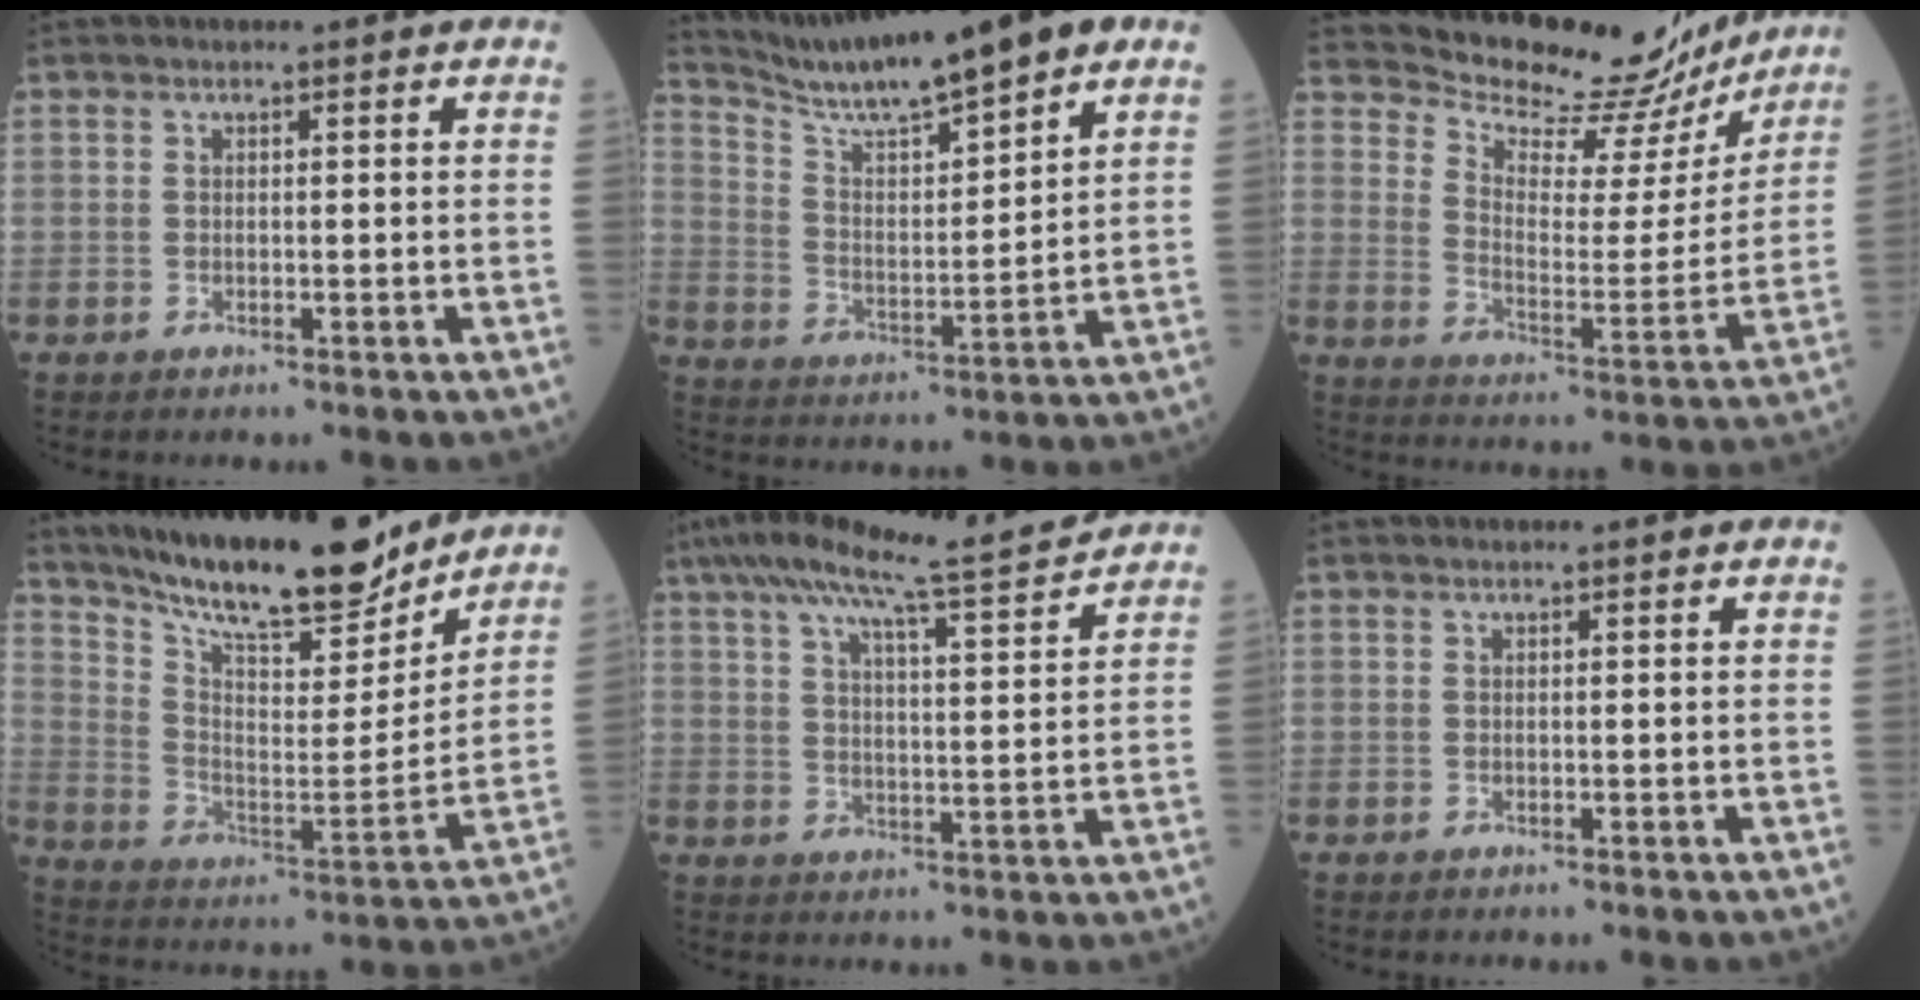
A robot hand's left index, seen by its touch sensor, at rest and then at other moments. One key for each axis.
{"total": 15.2, "fx": 12.7, "fy": 0.4, "fz": 8.3, "tx": -0.148, "ty": 0.000, "tz": 0.214}
{"total": 18.5, "fx": 17.5, "fy": 4.4, "fz": 3.9, "tx": -0.057, "ty": -0.045, "tz": 0.229}
{"total": 20.6, "fx": 17.9, "fy": 3.6, "fz": 9.5, "tx": -0.165, "ty": -0.021, "tz": 0.286}
{"total": 15.6, "fx": 13.3, "fy": 0.4, "fz": 8.1, "tx": -0.138, "ty": 0.017, "tz": 0.196}
{"total": 0.0}